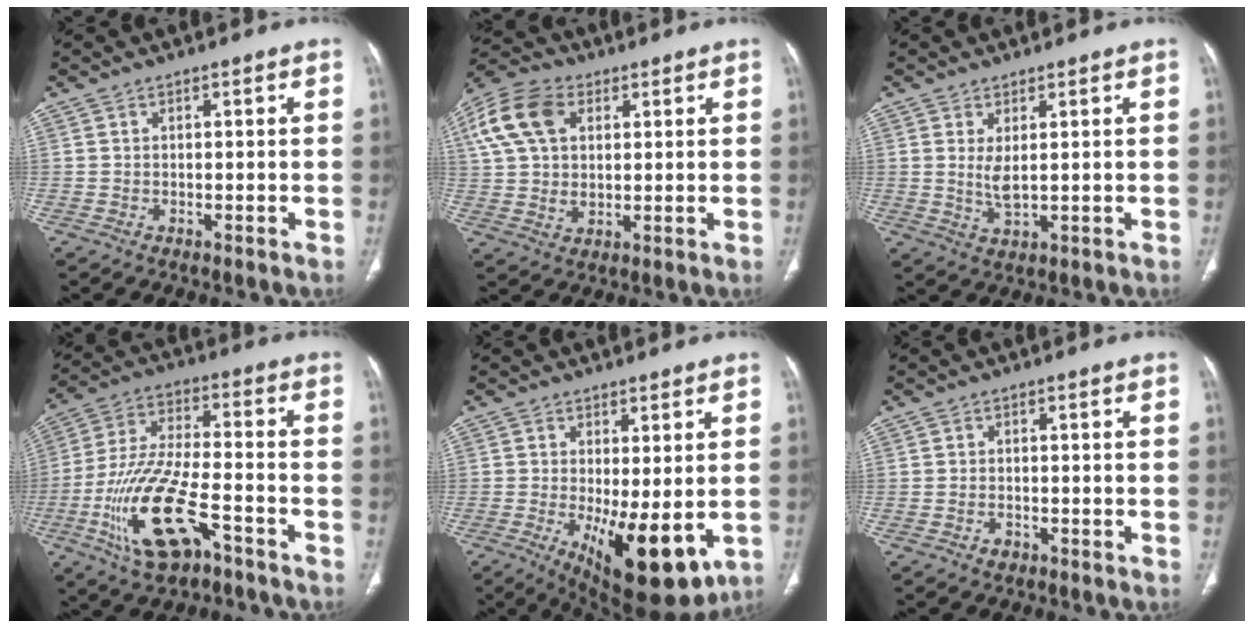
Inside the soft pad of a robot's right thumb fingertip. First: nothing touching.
{"total": 15.4, "force": [5.3, 10.3, 10.2], "torque": [-0.209, 0.006, 0.098]}
{"total": 3.6, "force": [0.8, 1.4, 3.2], "torque": [-0.064, -0.015, 0.026]}
{"total": 17.7, "force": [-7.9, 6.9, 14.2], "torque": [-0.294, 0.034, -0.138]}
{"total": 13.3, "force": [-2.9, 5.0, 12.0], "torque": [-0.177, -0.028, -0.025]}
{"total": 1.6, "force": [-0.9, 1.0, 0.7], "torque": [-0.012, 0.007, -0.014]}